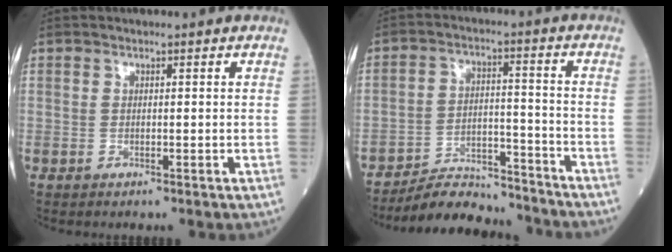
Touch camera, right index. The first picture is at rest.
{"total": 11.1, "force": [-10.8, 1.8, 1.8], "torque": [-0.022, 0.026, -0.178]}